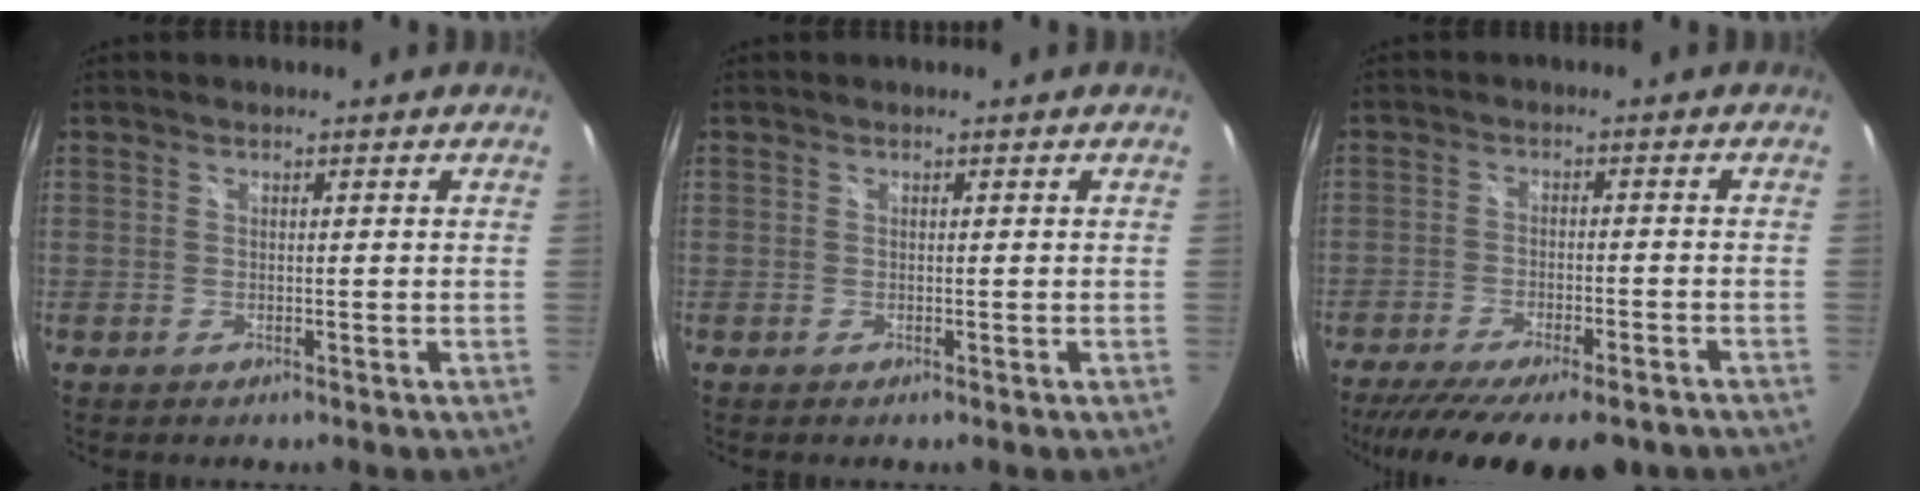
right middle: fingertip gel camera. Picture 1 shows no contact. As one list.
[{"total": 0.0}, {"total": 17.2, "force": [-13.4, 4.7, 9.6], "torque": [-0.190, -0.048, -0.196]}]